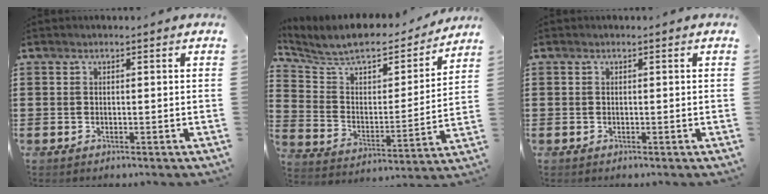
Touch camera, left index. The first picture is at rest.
{"total": 8.6, "force": [7.8, 2.5, 2.7], "torque": [-0.086, -0.055, 0.132]}
{"total": 0.0}